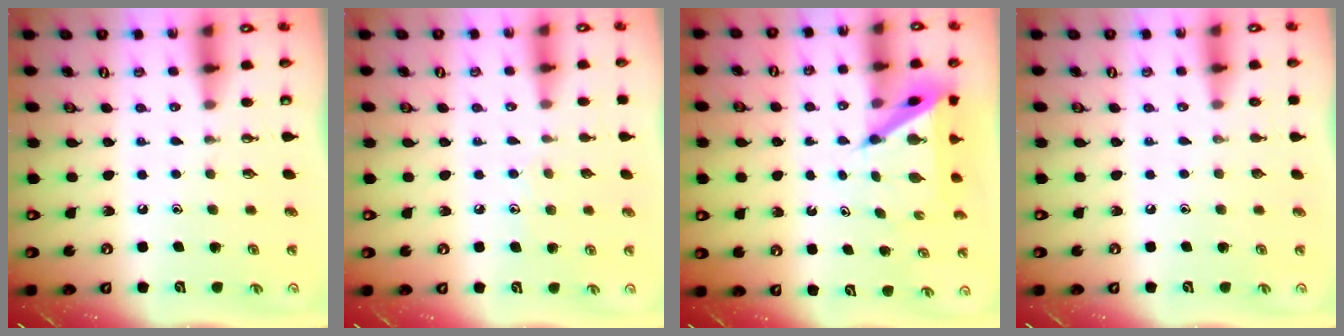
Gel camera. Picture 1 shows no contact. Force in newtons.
{"total": 4.8, "press": 4.8, "slide": 0.4}
{"total": 6.8, "press": 6.7, "slide": 0.5}
{"total": 0.0}